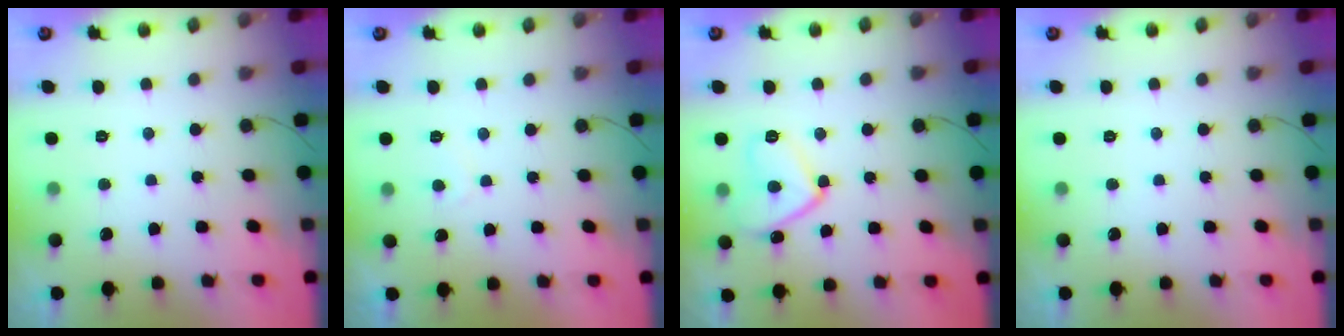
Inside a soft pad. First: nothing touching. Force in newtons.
{"total": 2.1, "press": 2.0, "slide": 0.6}
{"total": 11.2, "press": 11.1, "slide": 1.0}
{"total": 0.0}